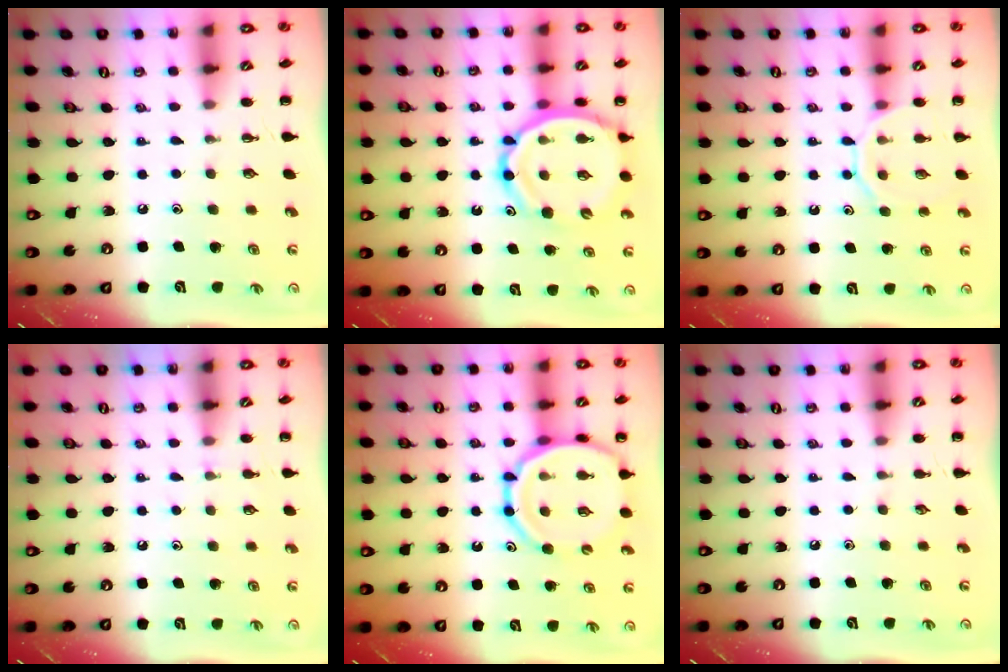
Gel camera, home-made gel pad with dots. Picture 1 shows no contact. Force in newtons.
{"total": 14.1, "press": 13.6, "slide": 3.7}
{"total": 10.8, "press": 10.8, "slide": 1.3}
{"total": 3.2, "press": 3.0, "slide": 1.2}
{"total": 14.7, "press": 14.3, "slide": 3.6}
{"total": 0.0}